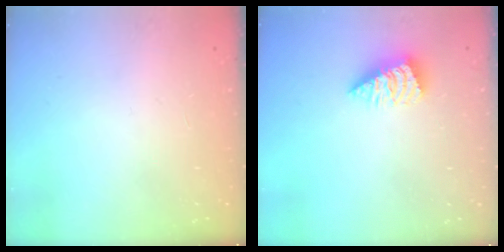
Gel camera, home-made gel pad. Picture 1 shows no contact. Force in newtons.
{"total": 2.6, "press": 2.5, "slide": 0.3}